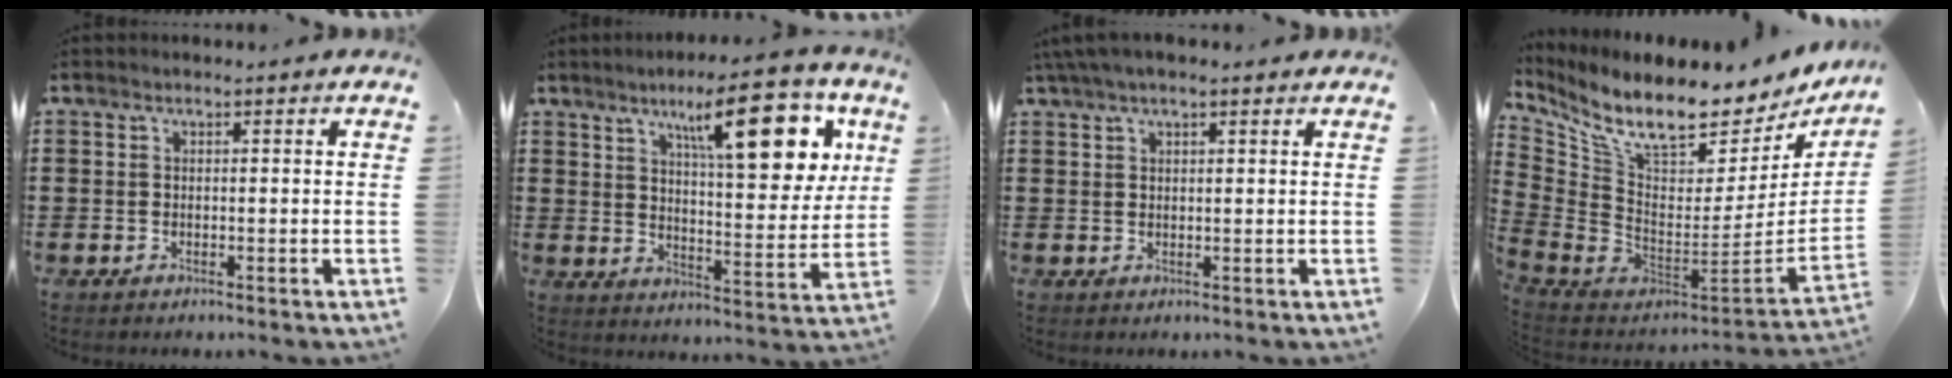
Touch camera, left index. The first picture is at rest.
{"total": 15.4, "force": [8.0, 4.4, 12.4], "torque": [-0.186, -0.023, 0.121]}
{"total": 2.8, "force": [1.9, 0.7, 2.0], "torque": [-0.041, 0.006, 0.035]}
{"total": 11.1, "force": [8.5, 2.9, 6.5], "torque": [-0.150, -0.080, 0.146]}